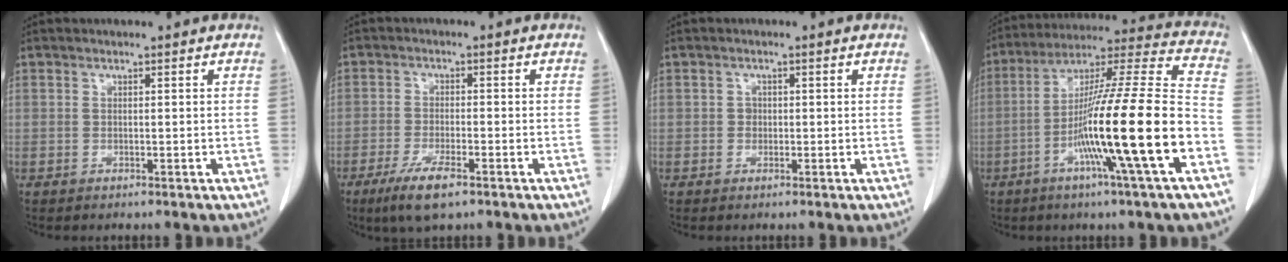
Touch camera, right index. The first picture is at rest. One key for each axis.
{"total": 6.3, "fx": -3.9, "fy": 1.2, "fz": 4.7, "tx": -0.098, "ty": -0.012, "tz": -0.067}
{"total": 1.1, "fx": -0.1, "fy": 1.0, "fz": 0.4, "tx": -0.003, "ty": 0.003, "tz": -0.001}
{"total": 21.4, "fx": -7.2, "fy": -0.7, "fz": 20.1, "tx": -0.339, "ty": -0.014, "tz": -0.135}